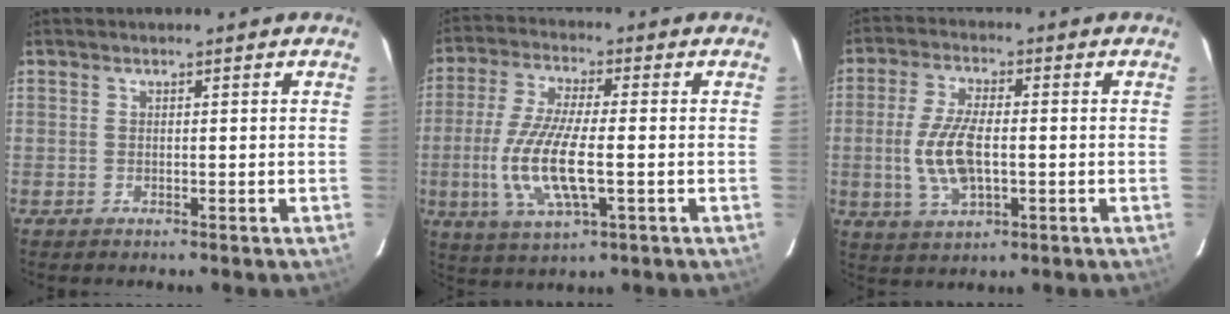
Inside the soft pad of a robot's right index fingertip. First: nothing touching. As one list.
[{"total": 12.8, "force": [-2.5, 3.6, 12.1], "torque": [-0.252, -0.013, -0.047]}, {"total": 9.8, "force": [-1.2, 4.3, 8.8], "torque": [-0.182, -0.002, -0.020]}]